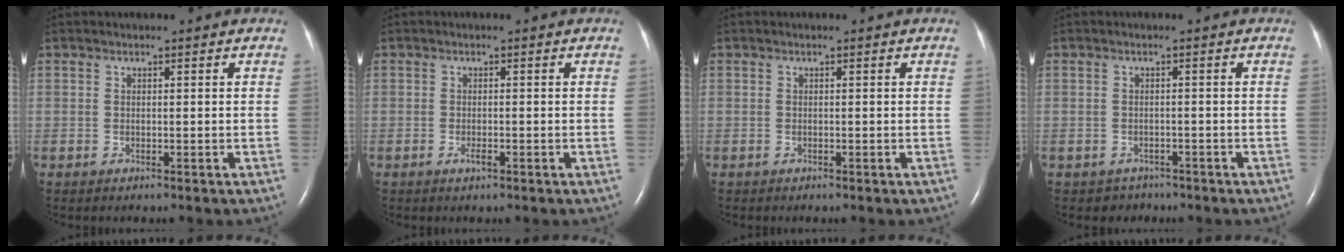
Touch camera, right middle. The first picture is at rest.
{"total": 0.9, "force": [-0.5, 0.2, 0.8], "torque": [-0.016, -0.001, -0.008]}
{"total": 0.0}
{"total": 2.3, "force": [-1.7, 1.4, -0.6], "torque": [0.001, 0.006, -0.024]}